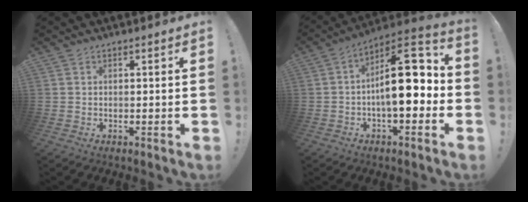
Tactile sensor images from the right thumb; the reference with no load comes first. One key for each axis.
{"total": 18.4, "fx": -0.3, "fy": 8.6, "fz": 16.2, "tx": -0.229, "ty": 0.005, "tz": -0.005}